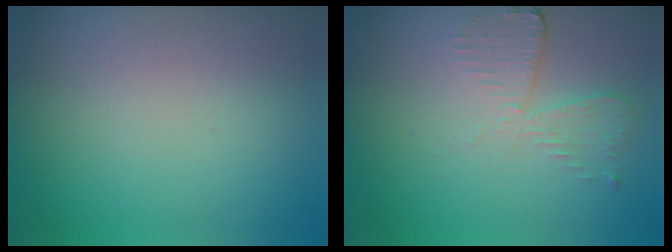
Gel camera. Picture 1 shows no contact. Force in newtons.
{"total": 2.6, "press": 2.3, "slide": 1.3}